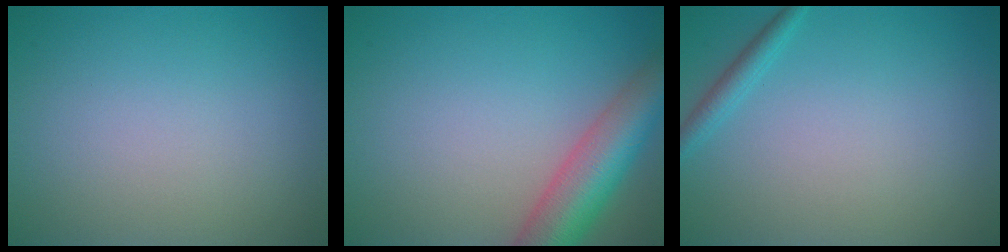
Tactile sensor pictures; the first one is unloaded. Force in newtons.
{"total": 6.9, "press": 6.9, "slide": 0.2}
{"total": 1.4, "press": 1.4, "slide": 0.1}